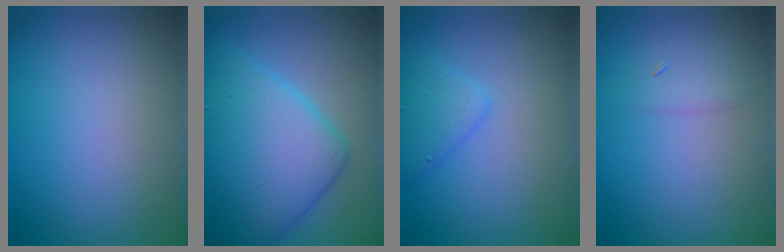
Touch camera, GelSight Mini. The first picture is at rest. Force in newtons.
{"total": 9.5, "press": 9.5, "slide": 0.2}
{"total": 2.0, "press": 2.0, "slide": 0.1}
{"total": 1.3, "press": 1.3, "slide": 0.1}